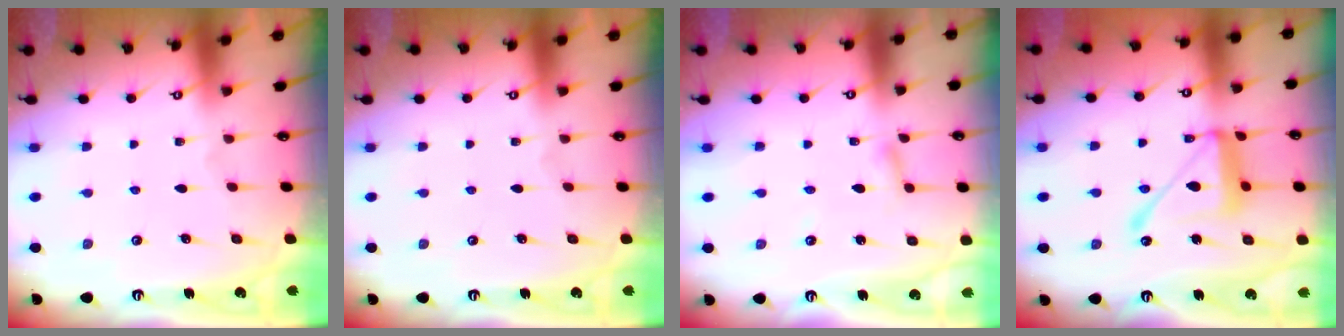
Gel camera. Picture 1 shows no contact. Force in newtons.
{"total": 0.0}
{"total": 2.7, "press": 2.7, "slide": 0.3}
{"total": 14.1, "press": 14.1, "slide": 1.0}